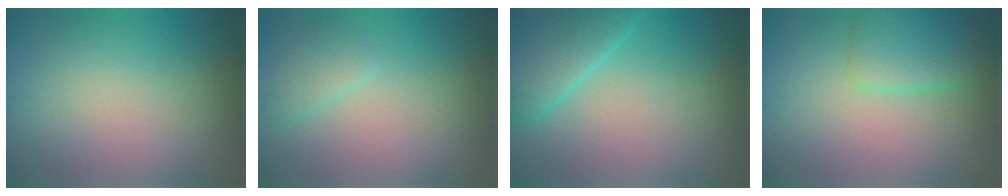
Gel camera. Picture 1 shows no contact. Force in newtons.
{"total": 1.7, "press": 1.7, "slide": 0.1}
{"total": 4.6, "press": 4.6, "slide": 0.3}
{"total": 3.4, "press": 3.4, "slide": 0.1}